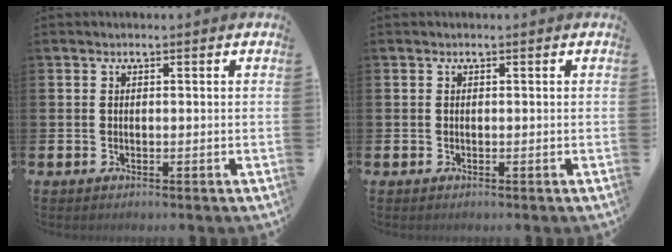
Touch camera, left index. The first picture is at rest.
{"total": 0.0}